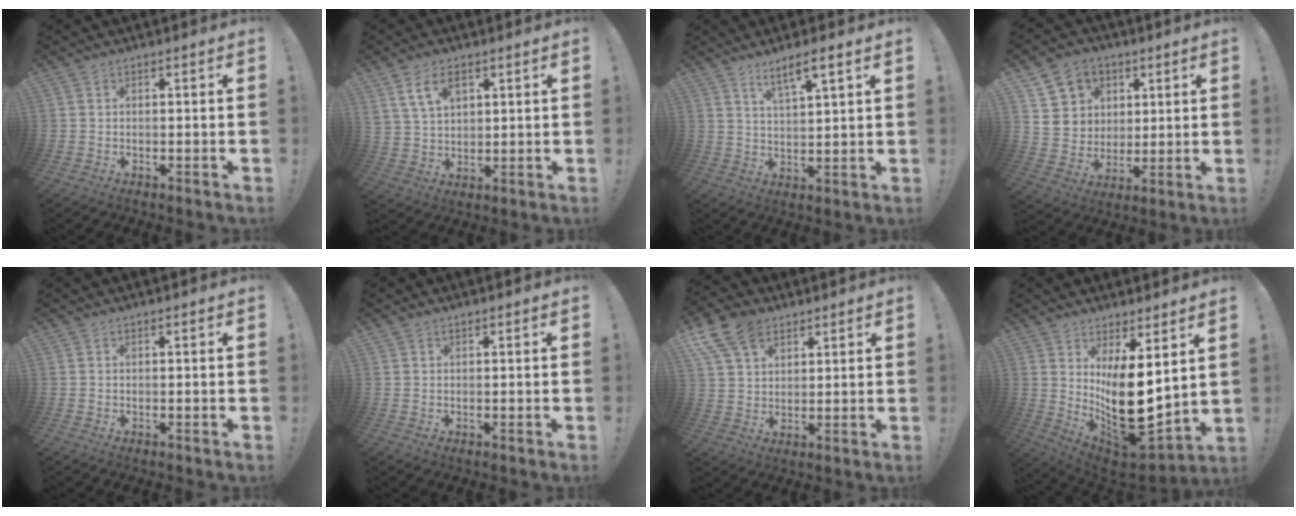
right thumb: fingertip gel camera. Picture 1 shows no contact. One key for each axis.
{"total": 8.6, "fx": 4.5, "fy": 5.3, "fz": 5.1, "tx": -0.086, "ty": -0.007, "tz": 0.086}
{"total": 6.5, "fx": 4.8, "fy": 0.8, "fz": 4.4, "tx": -0.071, "ty": -0.023, "tz": 0.080}
{"total": 10.5, "fx": 4.6, "fy": 9.2, "fz": 2.0, "tx": -0.025, "ty": -0.026, "tz": 0.096}
{"total": 0.0}
{"total": 0.6, "fx": 0.4, "fy": 0.4, "fz": 0.0, "tx": 0.007, "ty": -0.004, "tz": 0.007}
{"total": 12.1, "fx": 6.9, "fy": 7.9, "fz": 5.9, "tx": -0.099, "ty": -0.028, "tz": 0.136}
{"total": 16.6, "fx": 1.7, "fy": 7.5, "fz": 14.7, "tx": -0.222, "ty": -0.045, "tz": 0.046}